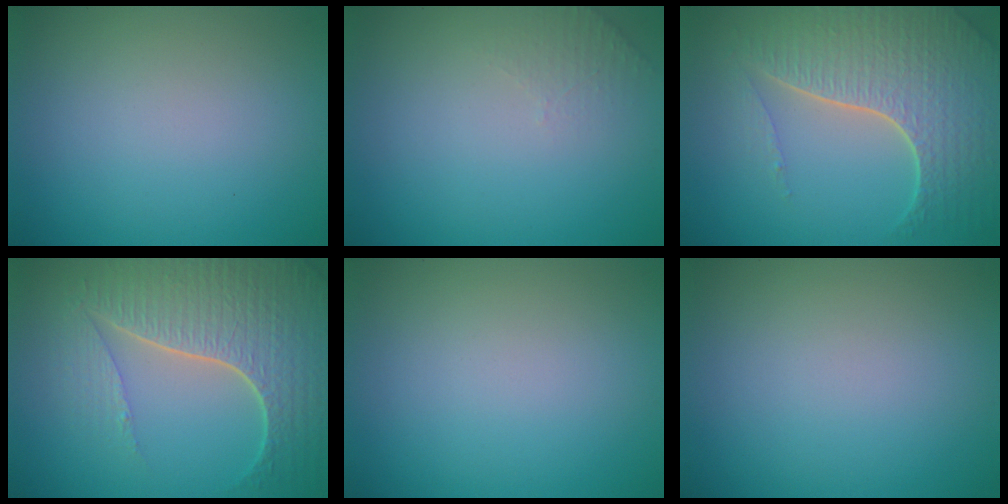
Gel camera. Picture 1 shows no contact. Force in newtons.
{"total": 1.3, "press": 1.2, "slide": 0.3}
{"total": 7.0, "press": 5.1, "slide": 4.8}
{"total": 7.7, "press": 5.7, "slide": 5.2}
{"total": 0.0}
{"total": 0.0}